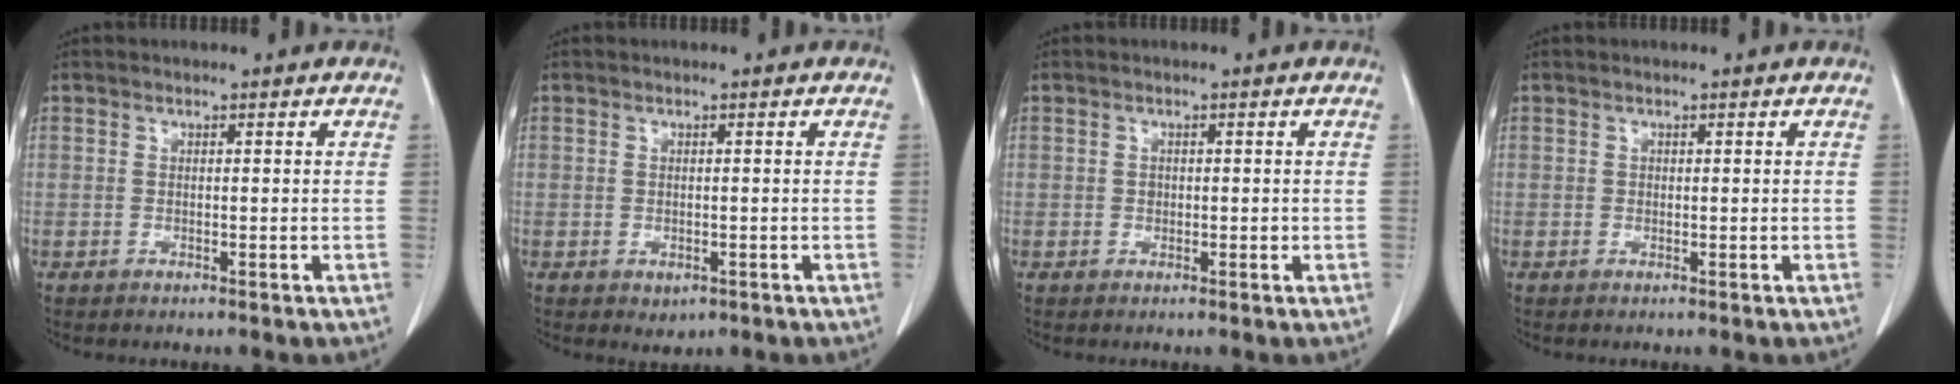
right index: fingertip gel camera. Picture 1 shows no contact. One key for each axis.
{"total": 1.6, "fx": -0.8, "fy": 1.2, "fz": 0.8, "tx": -0.009, "ty": 0.001, "tz": -0.001}
{"total": 0.9, "fx": -0.1, "fy": 0.8, "fz": 0.5, "tx": -0.007, "ty": 0.002, "tz": -0.001}
{"total": 0.0}